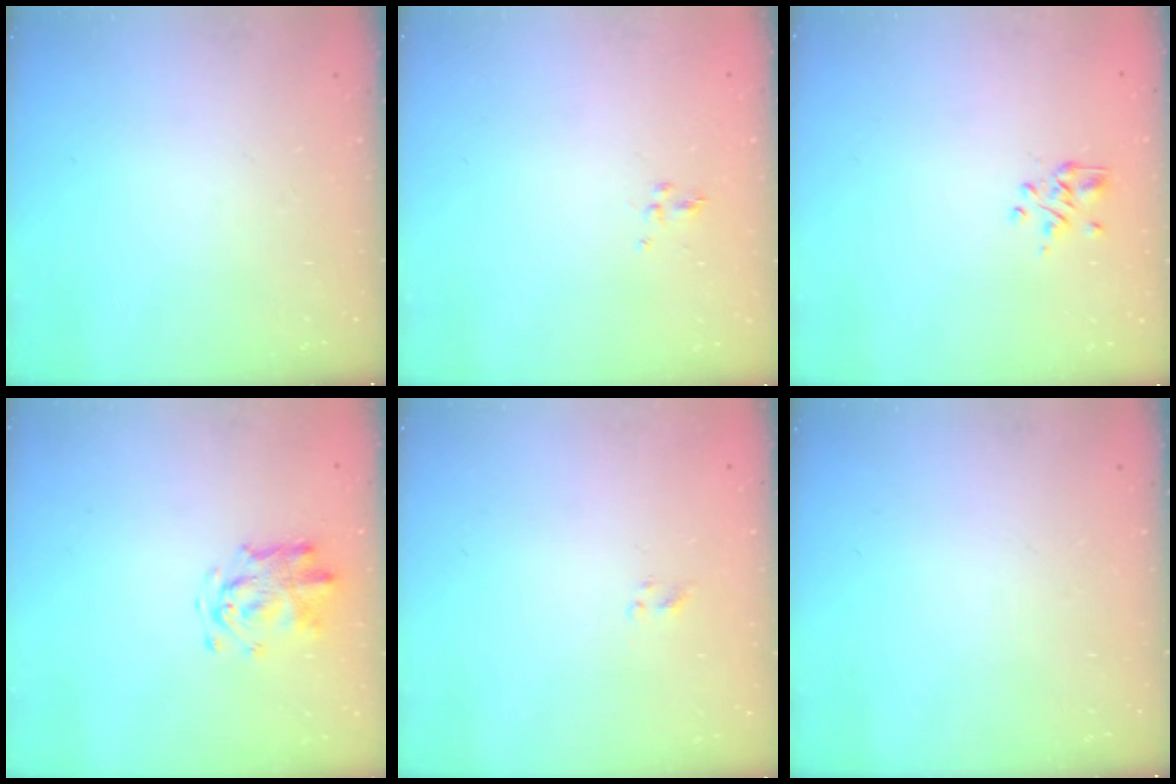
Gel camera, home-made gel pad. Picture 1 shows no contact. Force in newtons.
{"total": 2.5, "press": 2.2, "slide": 1.3}
{"total": 1.9, "press": 1.7, "slide": 0.9}
{"total": 3.8, "press": 3.7, "slide": 1.1}
{"total": 1.3, "press": 1.1, "slide": 0.6}
{"total": 0.0}